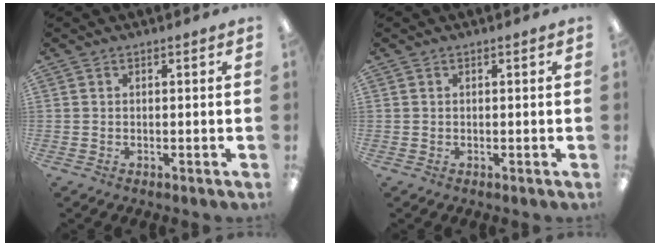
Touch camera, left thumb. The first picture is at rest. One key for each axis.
{"total": 0.0}